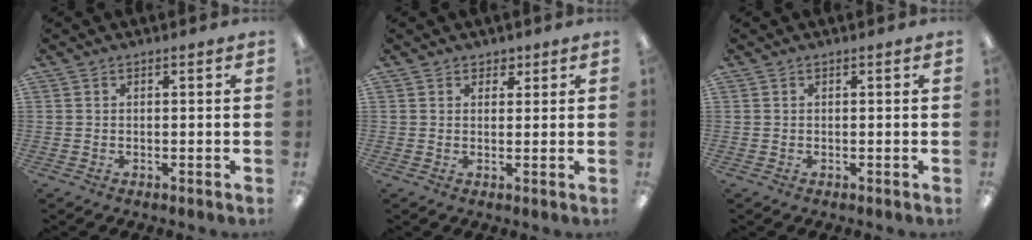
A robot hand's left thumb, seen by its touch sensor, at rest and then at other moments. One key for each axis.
{"total": 2.4, "fx": 1.4, "fy": 1.8, "fz": 0.3, "tx": 0.008, "ty": -0.003, "tz": 0.023}
{"total": 0.0}